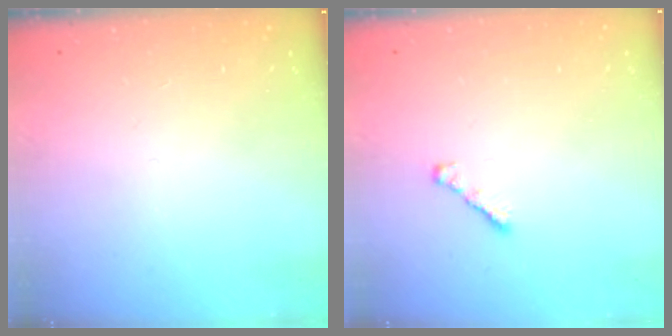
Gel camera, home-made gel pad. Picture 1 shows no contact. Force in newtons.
{"total": 2.4, "press": 2.3, "slide": 0.6}